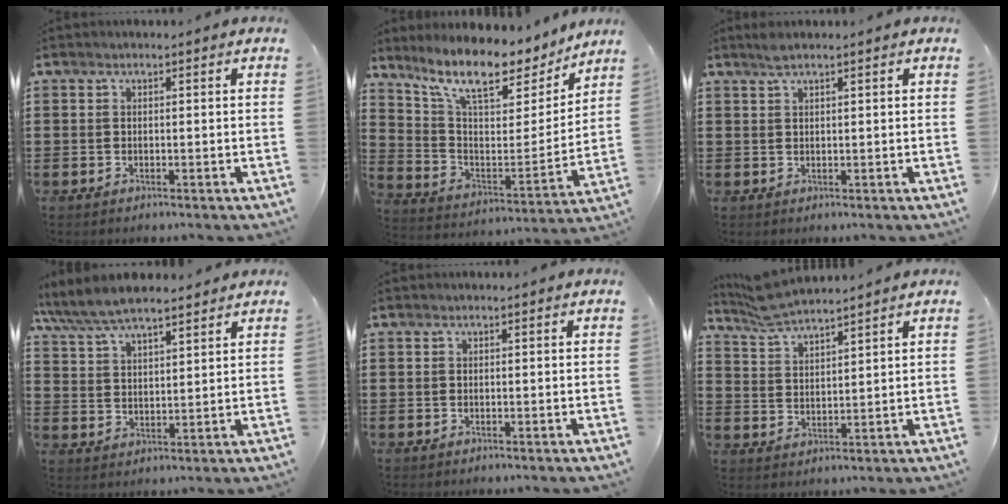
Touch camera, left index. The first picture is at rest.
{"total": 11.2, "force": [9.1, 3.0, 5.9], "torque": [-0.137, -0.056, 0.153]}
{"total": 1.7, "force": [1.2, 0.1, 1.1], "torque": [-0.025, 0.001, 0.021]}
{"total": 6.9, "force": [6.2, 1.6, 2.4], "torque": [-0.069, -0.017, 0.114]}
{"total": 0.0}
{"total": 5.7, "force": [5.4, 0.4, 1.9], "torque": [-0.053, -0.016, 0.100]}